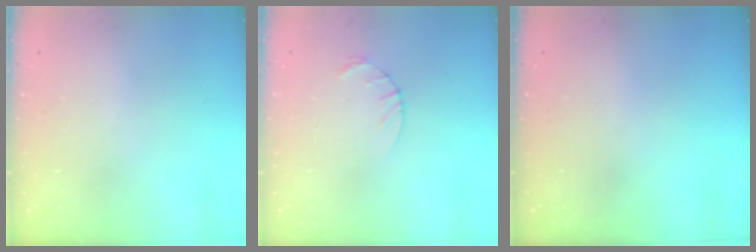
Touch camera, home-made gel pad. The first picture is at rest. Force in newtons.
{"total": 3.7, "press": 3.6, "slide": 0.5}
{"total": 0.0}